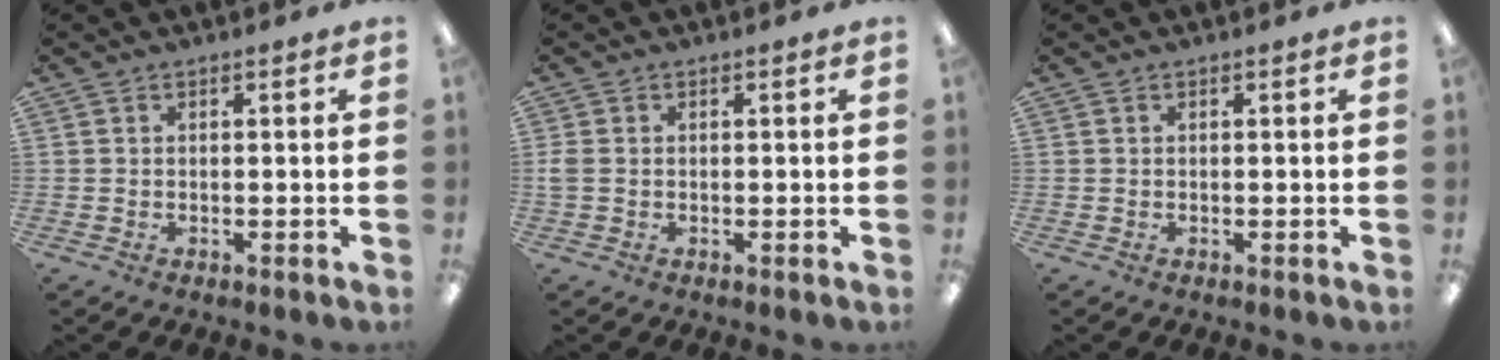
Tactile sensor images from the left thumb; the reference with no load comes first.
{"total": 1.9, "force": [0.0, 1.3, 1.3], "torque": [-0.032, 0.002, -0.003]}
{"total": 0.0}